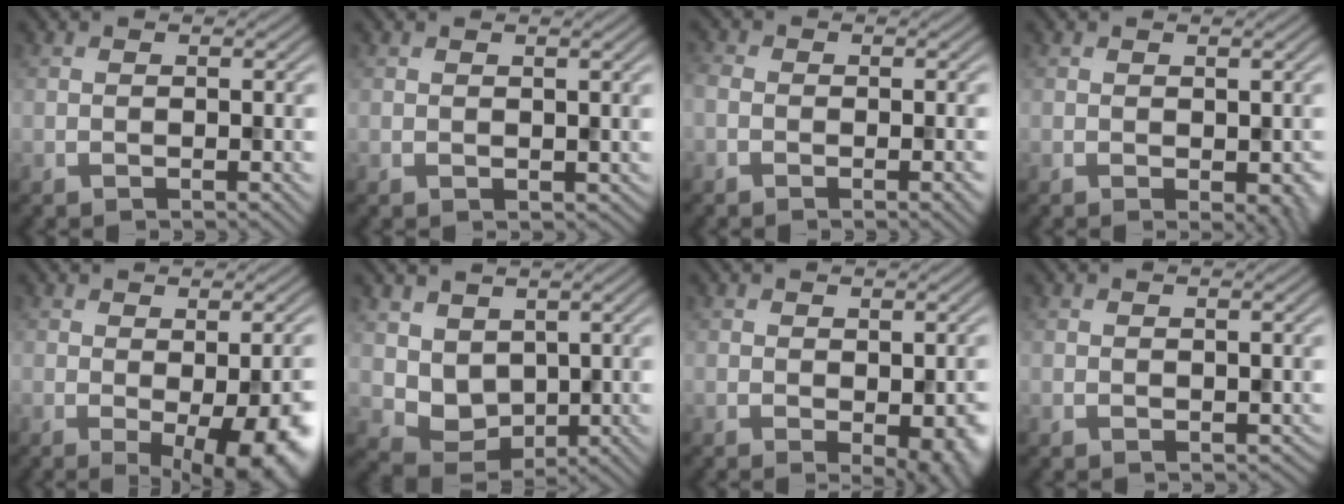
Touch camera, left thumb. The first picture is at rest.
{"total": 0.7, "force": [0.4, 0.5, 0.0], "torque": [-0.005, -0.007, 0.007]}
{"total": 3.2, "force": [-1.7, 1.9, 2.0], "torque": [-0.023, -0.002, -0.024]}
{"total": 2.5, "force": [-0.6, 1.4, 2.0], "torque": [-0.027, -0.012, 0.000]}
{"total": 8.8, "force": [-2.6, 2.8, 7.9], "torque": [-0.106, -0.028, -0.018]}
{"total": 4.9, "force": [1.8, 3.9, 2.2], "torque": [-0.063, -0.018, 0.037]}
{"total": 4.6, "force": [-1.2, 2.3, 3.8], "torque": [-0.049, -0.026, 0.003]}
{"total": 0.7, "force": [0.2, 0.7, 0.2], "torque": [-0.008, -0.008, 0.005]}